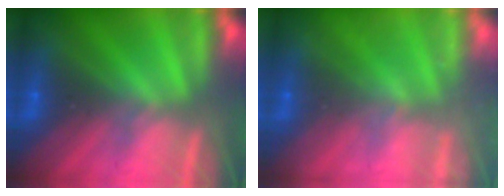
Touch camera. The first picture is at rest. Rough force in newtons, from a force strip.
{"total": 2.4}